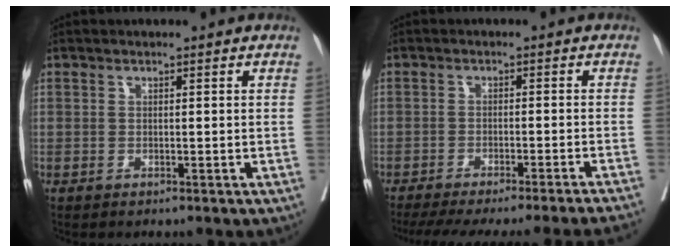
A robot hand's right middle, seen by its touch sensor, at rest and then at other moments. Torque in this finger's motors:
{"motor_torque": [1.04, -1.10, 0.41, 0.09]}